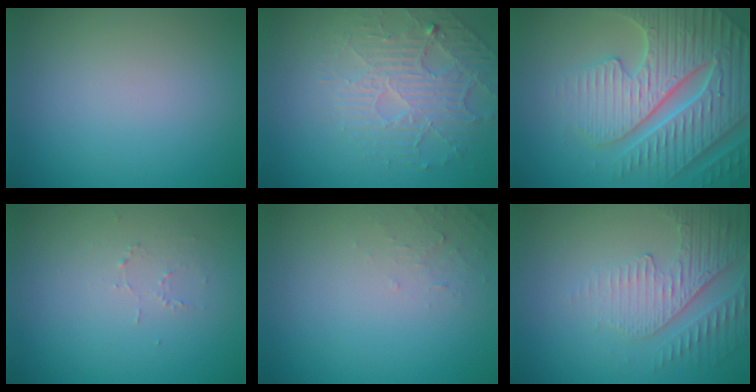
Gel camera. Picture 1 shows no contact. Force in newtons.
{"total": 4.6, "press": 3.5, "slide": 3.0}
{"total": 7.5, "press": 7.3, "slide": 1.8}
{"total": 0.7, "press": 0.4, "slide": 0.6}
{"total": 0.9, "press": 0.9, "slide": 0.1}
{"total": 5.0, "press": 3.2, "slide": 3.8}